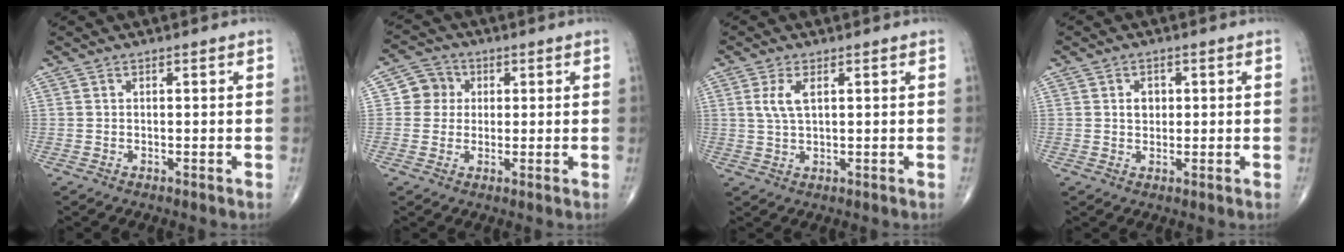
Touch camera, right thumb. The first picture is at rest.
{"total": 5.1, "force": [0.8, 4.9, 1.1], "torque": [0.013, 0.007, 0.004]}
{"total": 3.9, "force": [1.2, 1.6, 3.4], "torque": [-0.074, 0.000, 0.028]}
{"total": 2.7, "force": [0.5, 2.1, 1.5], "torque": [-0.011, 0.000, 0.007]}